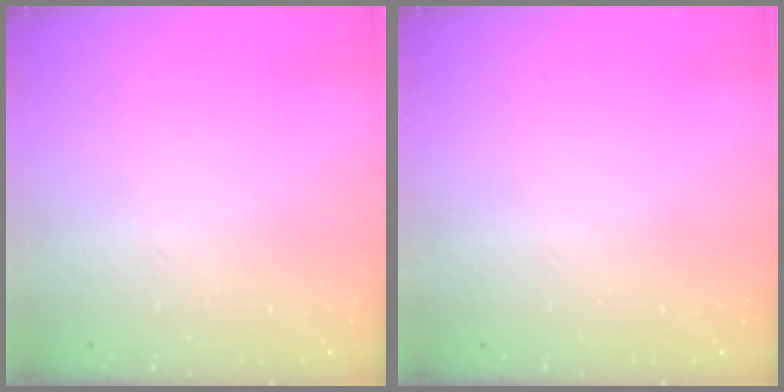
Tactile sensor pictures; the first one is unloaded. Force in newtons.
{"total": 0.0}